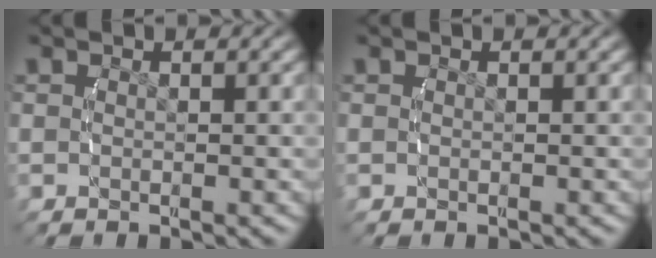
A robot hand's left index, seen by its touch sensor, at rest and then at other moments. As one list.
[{"total": 0.0}]